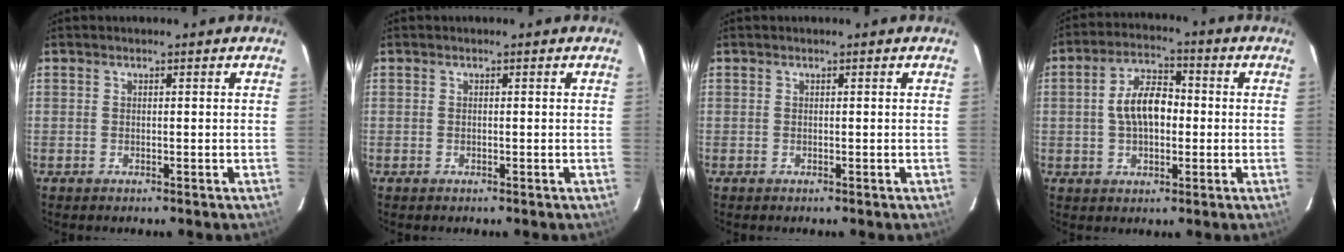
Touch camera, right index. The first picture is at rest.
{"total": 0.0}
{"total": 0.0}
{"total": 8.7, "force": [-0.2, 4.9, 7.2], "torque": [-0.137, 0.019, -0.001]}